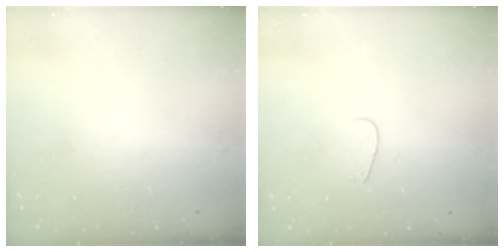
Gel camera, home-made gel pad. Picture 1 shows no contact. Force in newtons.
{"total": 2.6, "press": 2.5, "slide": 0.3}